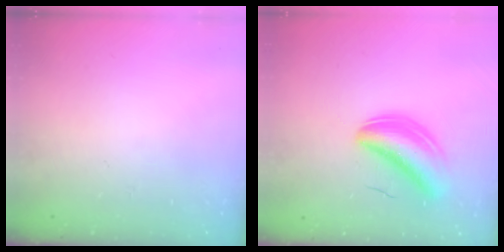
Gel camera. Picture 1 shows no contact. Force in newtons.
{"total": 6.2, "press": 5.8, "slide": 2.3}